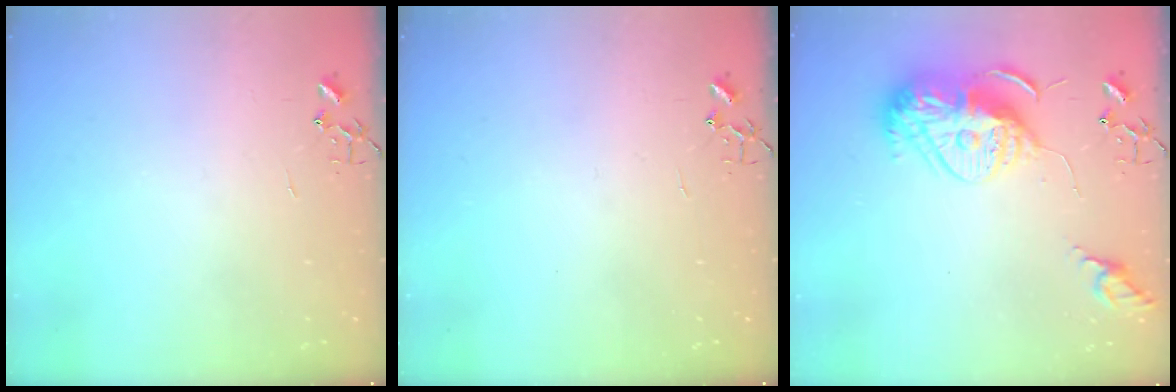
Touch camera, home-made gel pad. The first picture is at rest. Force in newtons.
{"total": 0.0}
{"total": 14.3, "press": 14.2, "slide": 2.0}